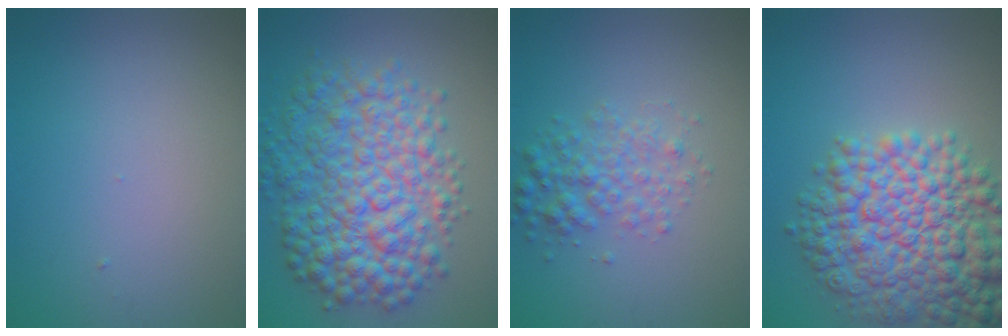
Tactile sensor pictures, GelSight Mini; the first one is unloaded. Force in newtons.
{"total": 8.7, "press": 8.7, "slide": 0.1}
{"total": 3.0, "press": 3.0, "slide": 0.1}
{"total": 10.8, "press": 10.8, "slide": 0.3}